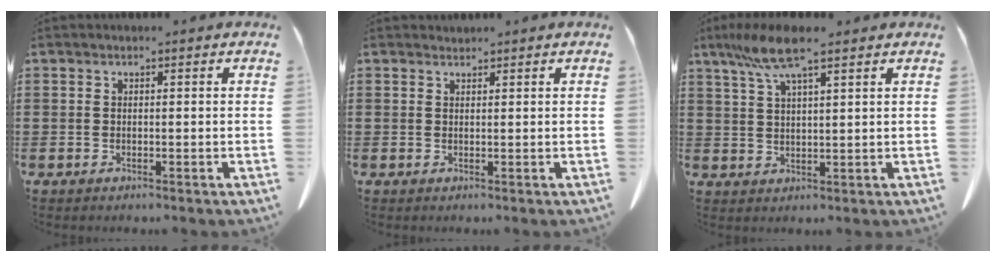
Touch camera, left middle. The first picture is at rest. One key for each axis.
{"total": 0.9, "fx": 0.8, "fy": 0.2, "fz": 0.0, "tx": -0.001, "ty": 0.000, "tz": 0.017}
{"total": 7.6, "fx": 4.9, "fy": 1.2, "fz": 5.7, "tx": -0.122, "ty": -0.001, "tz": 0.088}